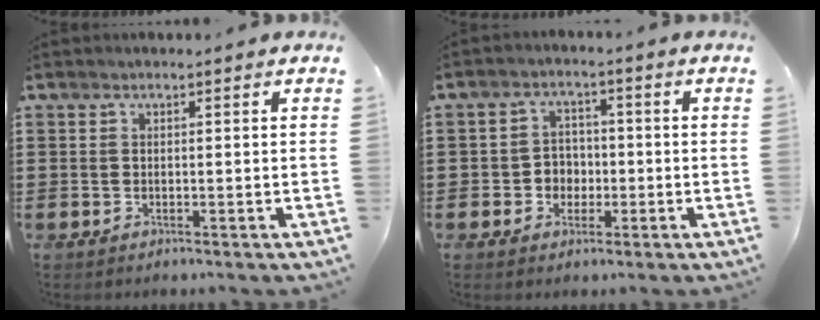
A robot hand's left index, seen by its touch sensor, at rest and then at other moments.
{"total": 3.6, "force": [-1.0, 3.3, 1.3], "torque": [-0.035, 0.007, -0.024]}